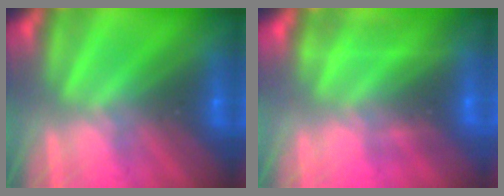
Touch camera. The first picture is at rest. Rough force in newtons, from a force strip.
{"total": 3.6}